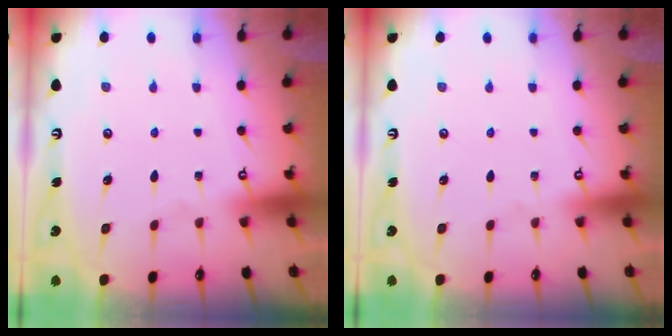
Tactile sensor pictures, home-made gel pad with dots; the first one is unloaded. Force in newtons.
{"total": 0.0}